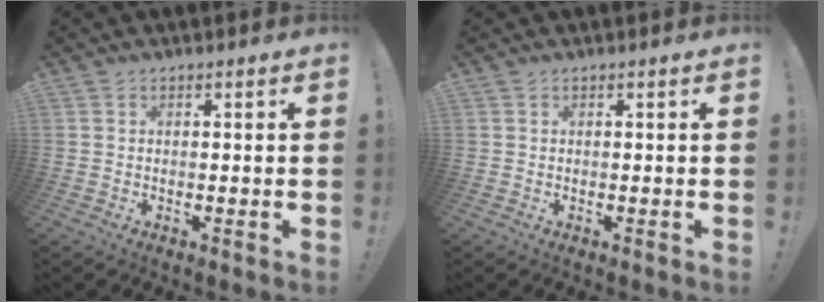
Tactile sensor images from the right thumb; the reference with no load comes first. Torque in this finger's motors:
{"motor_torque": [0.00, 0.00, 0.00, 0.00, 0.00]}